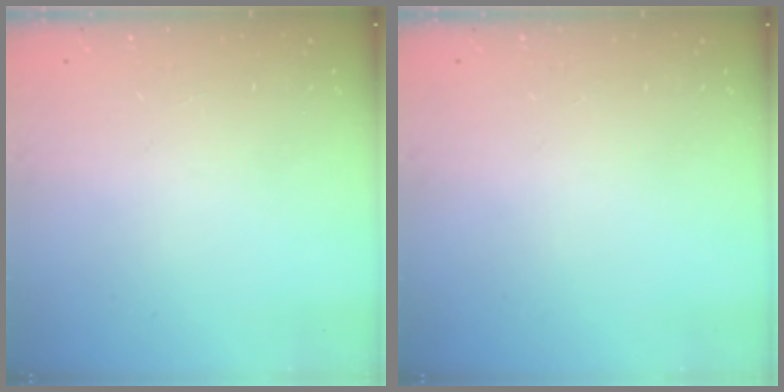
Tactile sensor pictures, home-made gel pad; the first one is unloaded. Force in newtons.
{"total": 0.0}